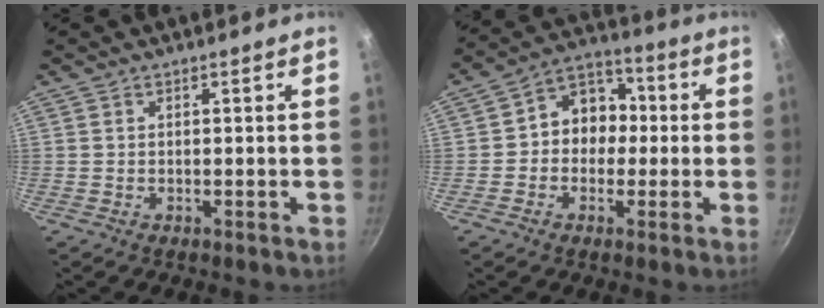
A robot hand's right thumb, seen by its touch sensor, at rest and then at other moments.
{"total": 9.8, "force": [-0.3, 8.3, 5.2], "torque": [-0.024, 0.032, -0.024]}